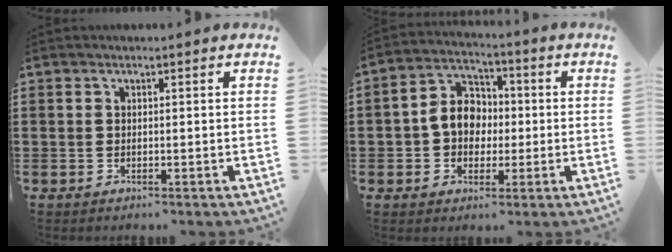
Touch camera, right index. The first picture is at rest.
{"total": 7.2, "force": [-0.3, 6.0, 4.0], "torque": [-0.090, 0.015, -0.010]}